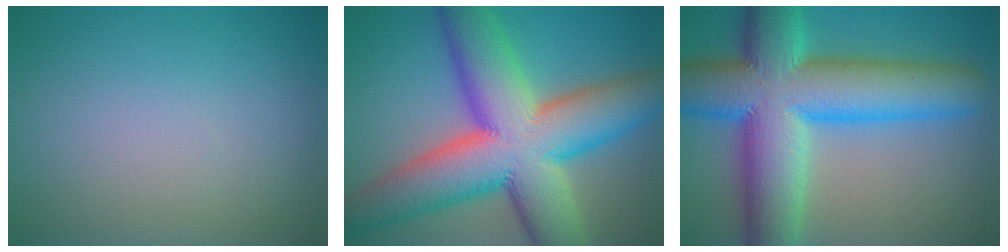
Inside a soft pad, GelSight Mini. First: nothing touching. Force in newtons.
{"total": 15.7, "press": 15.7, "slide": 0.4}
{"total": 15.0, "press": 14.9, "slide": 0.3}